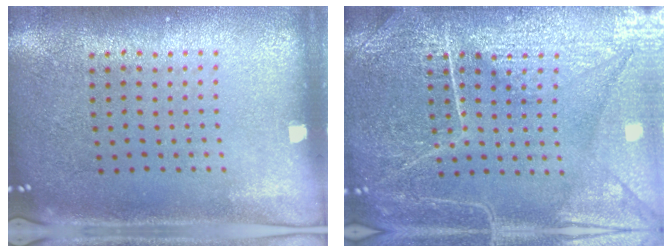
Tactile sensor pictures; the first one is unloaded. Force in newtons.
{"total": 6.7, "press": 6.6, "slide": 0.8}